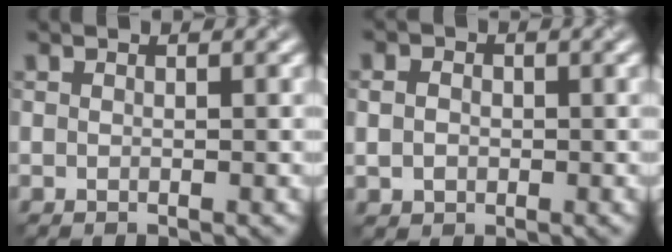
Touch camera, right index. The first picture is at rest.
{"total": 2.3, "force": [0.1, 2.0, 1.1], "torque": [-0.018, 0.004, -0.003]}